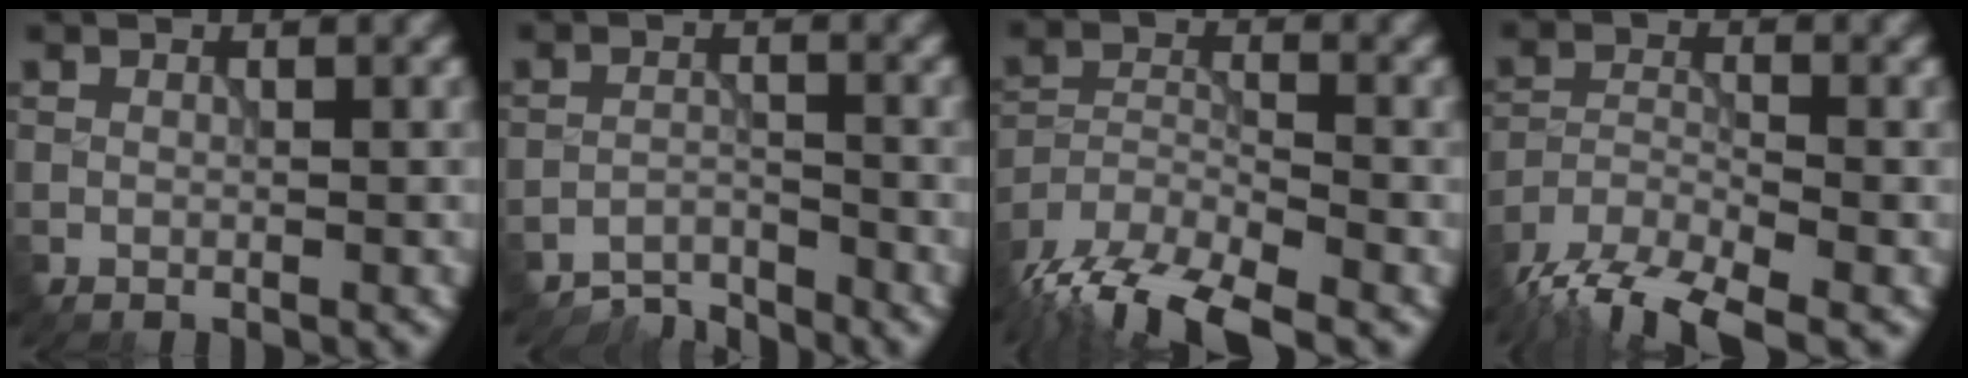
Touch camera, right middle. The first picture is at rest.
{"total": 3.3, "force": [-3.2, 0.5, 0.4], "torque": [-0.003, 0.000, -0.065]}
{"total": 8.9, "force": [-7.2, 2.6, 4.5], "torque": [-0.082, -0.015, -0.134]}
{"total": 7.8, "force": [-6.3, 2.1, 4.0], "torque": [-0.074, -0.011, -0.122]}